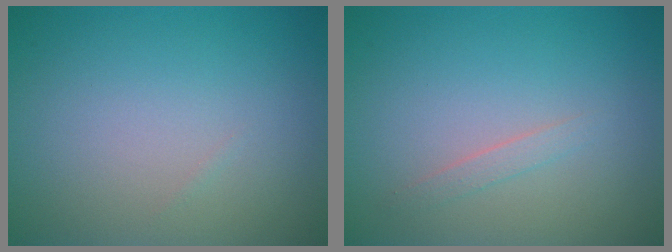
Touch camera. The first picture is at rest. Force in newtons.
{"total": 0.9, "press": 0.9, "slide": 0.0}